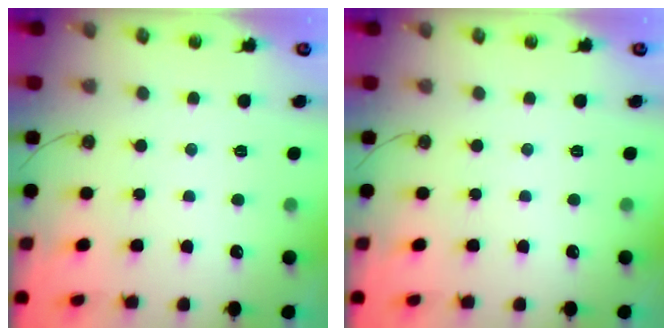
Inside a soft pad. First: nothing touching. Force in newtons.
{"total": 0.0}